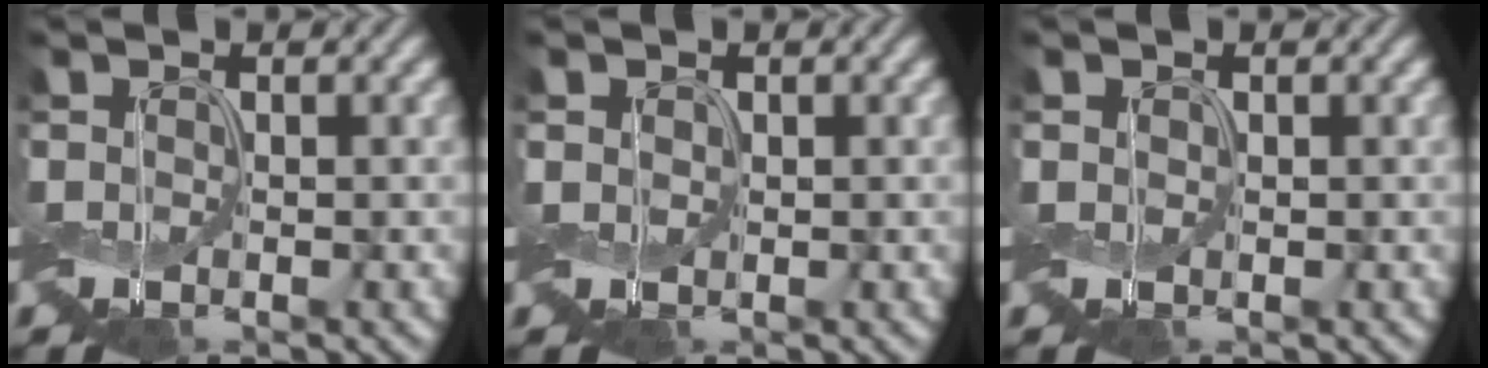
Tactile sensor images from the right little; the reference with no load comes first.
{"total": 0.9, "force": [0.1, 0.8, 0.4], "torque": [-0.012, 0.001, -0.001]}
{"total": 0.6, "force": [0.1, 0.6, 0.2], "torque": [-0.008, 0.001, 0.000]}